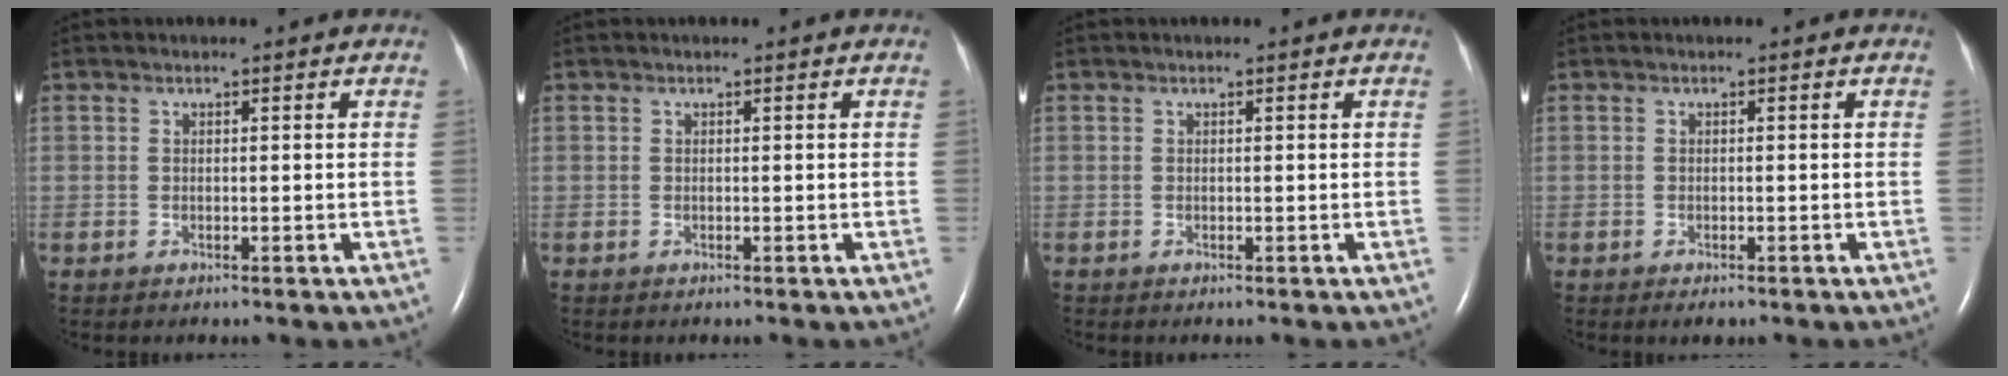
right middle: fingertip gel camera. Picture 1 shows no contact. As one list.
[{"total": 0.0}, {"total": 0.0}, {"total": 1.1, "force": [-0.7, 0.4, 0.8], "torque": [-0.012, -0.002, -0.007]}]